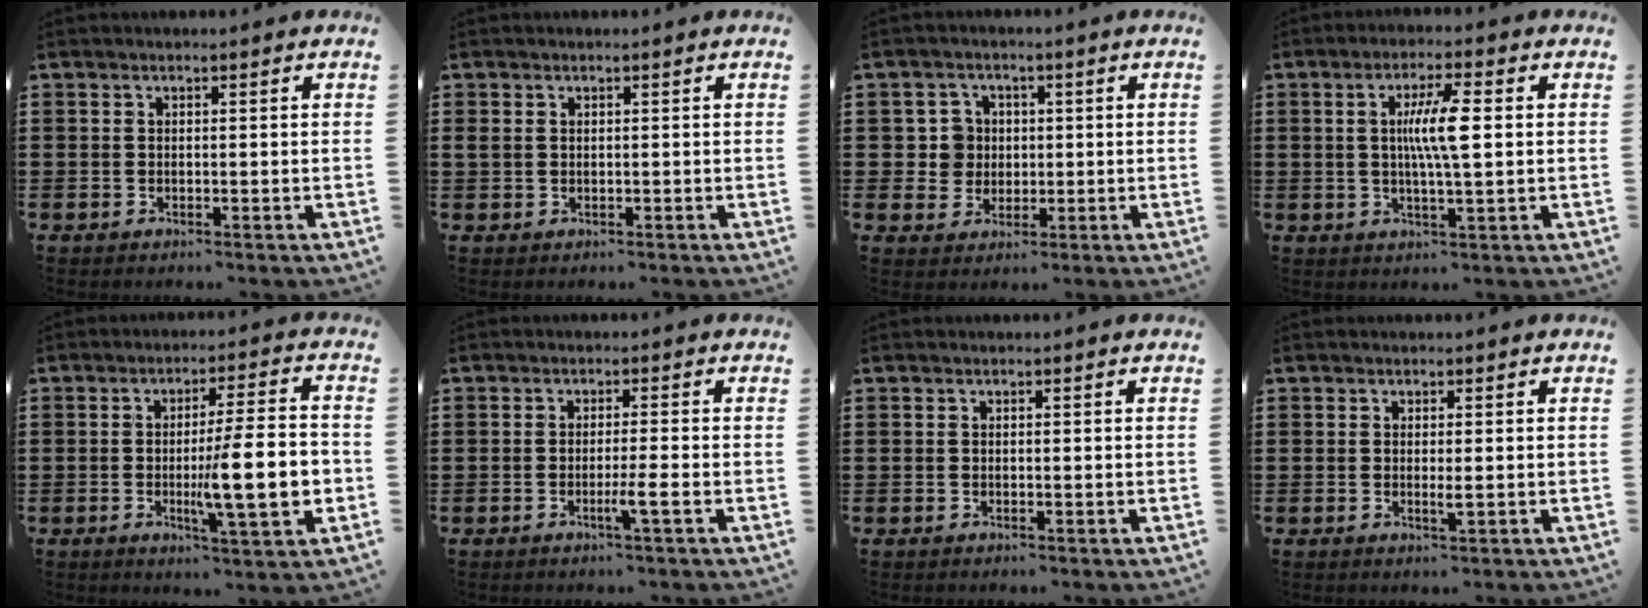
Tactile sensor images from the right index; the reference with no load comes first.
{"total": 1.0, "force": [0.4, 0.8, 0.5], "torque": [-0.013, 0.003, 0.007]}
{"total": 4.5, "force": [0.4, 4.3, 1.3], "torque": [-0.044, 0.015, 0.005]}
{"total": 6.8, "force": [0.8, 0.9, 6.7], "torque": [-0.123, 0.000, 0.008]}
{"total": 13.2, "force": [-2.0, 2.5, 12.8], "torque": [-0.194, -0.011, -0.036]}
{"total": 3.4, "force": [-1.4, -0.4, 3.1], "torque": [-0.049, -0.011, -0.026]}
{"total": 0.0}
{"total": 1.4, "force": [-0.1, 0.1, 1.4], "torque": [-0.026, -0.004, -0.002]}